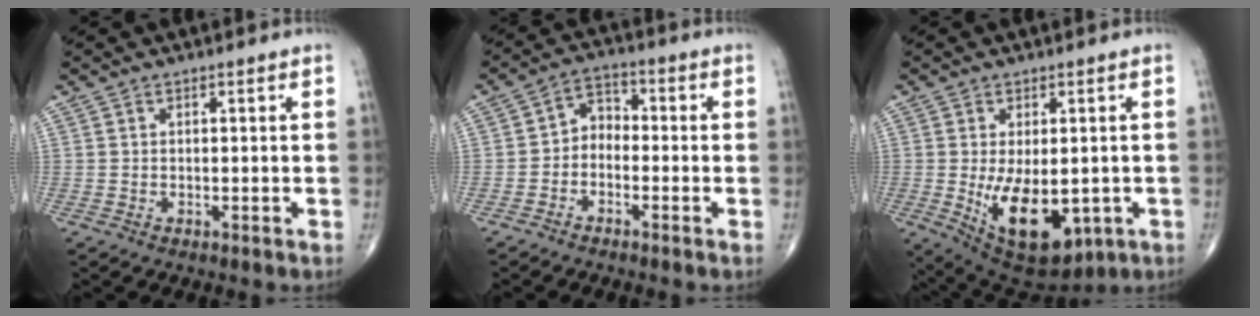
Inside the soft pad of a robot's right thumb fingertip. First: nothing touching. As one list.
[{"total": 4.7, "force": [-1.6, 3.4, 2.7], "torque": [-0.028, 0.030, -0.044]}, {"total": 14.0, "force": [-2.9, 7.5, 11.5], "torque": [-0.168, -0.017, -0.017]}]